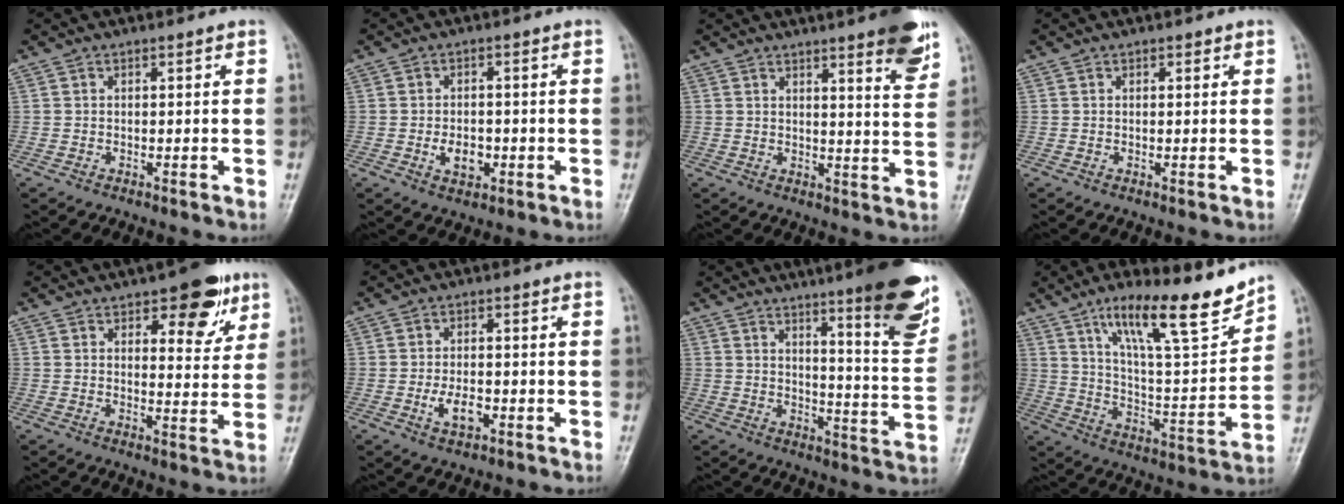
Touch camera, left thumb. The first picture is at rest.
{"total": 4.8, "force": [-1.3, 3.3, 3.2], "torque": [-0.040, 0.003, -0.019]}
{"total": 9.7, "force": [6.1, 1.5, 7.4], "torque": [-0.076, -0.034, 0.075]}
{"total": 0.9, "force": [0.5, 0.6, 0.5], "torque": [0.001, -0.001, 0.005]}
{"total": 10.6, "force": [5.8, 4.7, 7.6], "torque": [-0.062, -0.025, 0.075]}
{"total": 4.8, "force": [-1.6, 2.8, 3.6], "torque": [-0.059, 0.006, -0.026]}
{"total": 18.4, "force": [11.4, 2.9, 14.2], "torque": [-0.156, -0.071, 0.157]}
{"total": 18.8, "force": [13.0, 4.1, 13.0], "torque": [-0.176, -0.074, 0.219]}